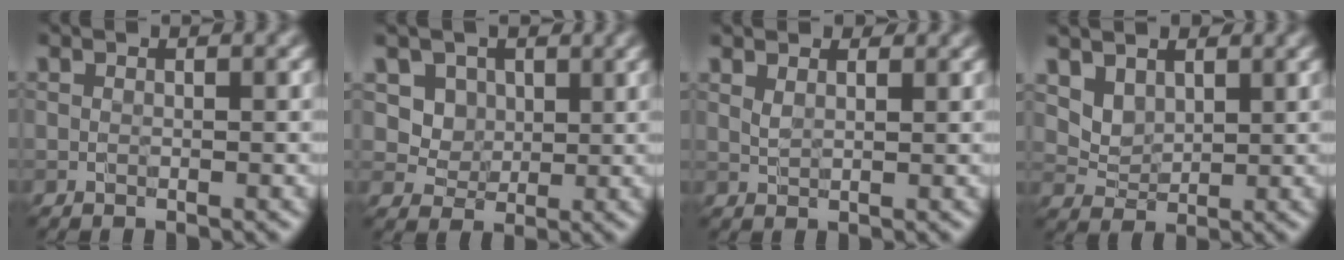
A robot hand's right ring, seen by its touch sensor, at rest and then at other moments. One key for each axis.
{"total": 3.8, "fx": 1.8, "fy": 3.1, "fz": 1.4, "tx": -0.043, "ty": -0.012, "tz": 0.045}
{"total": 2.2, "fx": 1.8, "fy": 0.8, "fz": 0.8, "tx": -0.022, "ty": 0.003, "tz": 0.032}
{"total": 4.4, "fx": 3.1, "fy": 2.8, "fz": 1.7, "tx": -0.069, "ty": -0.013, "tz": 0.081}